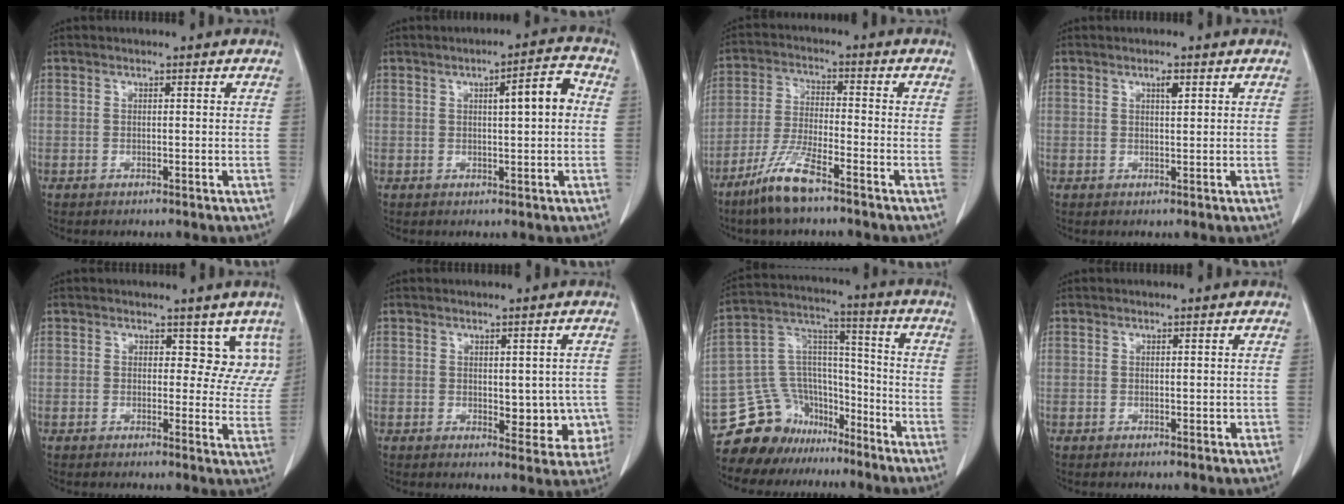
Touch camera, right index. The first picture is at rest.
{"total": 5.7, "force": [0.9, 0.8, 5.5], "torque": [-0.080, 0.014, 0.011]}
{"total": 8.1, "force": [-5.7, 0.8, 5.7], "torque": [-0.127, -0.017, -0.114]}
{"total": 1.5, "force": [0.8, 0.3, 1.2], "torque": [-0.020, -0.001, 0.012]}
{"total": 6.7, "force": [4.5, 4.2, 2.7], "torque": [0.002, -0.009, 0.035]}
{"total": 6.9, "force": [-0.7, 3.7, 5.8], "torque": [-0.045, 0.003, 0.001]}
{"total": 13.8, "force": [-10.9, 8.2, 2.1], "torque": [-0.048, 0.085, -0.188]}
{"total": 1.1, "force": [-0.1, 0.4, 1.0], "torque": [-0.013, -0.002, 0.004]}